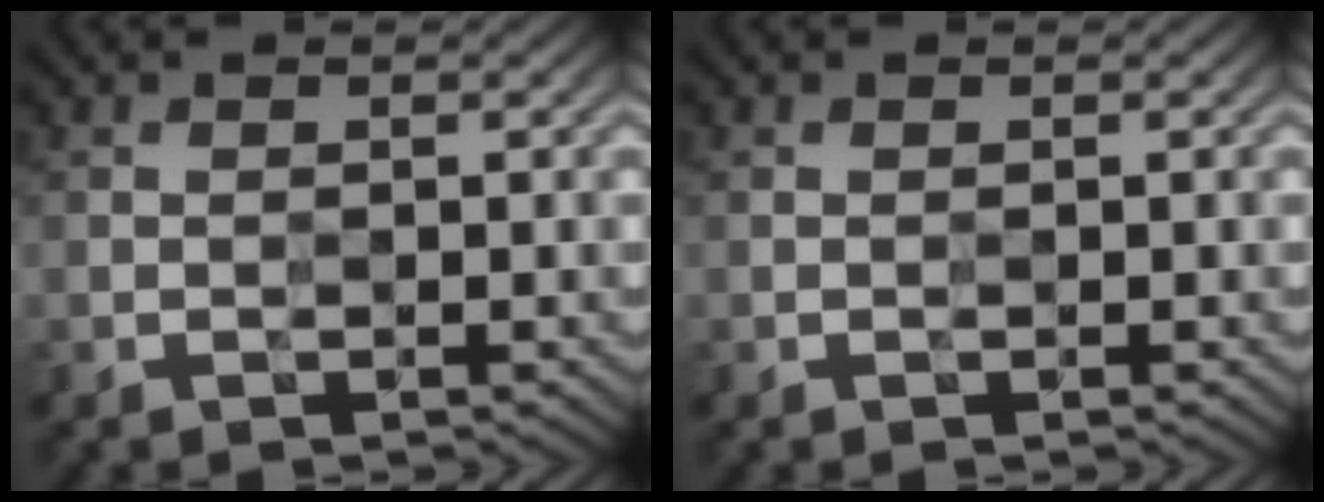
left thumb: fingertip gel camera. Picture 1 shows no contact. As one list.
[{"total": 0.0}]